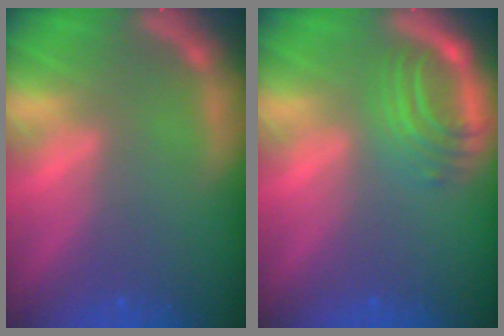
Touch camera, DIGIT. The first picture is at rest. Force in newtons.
{"total": 4.5}